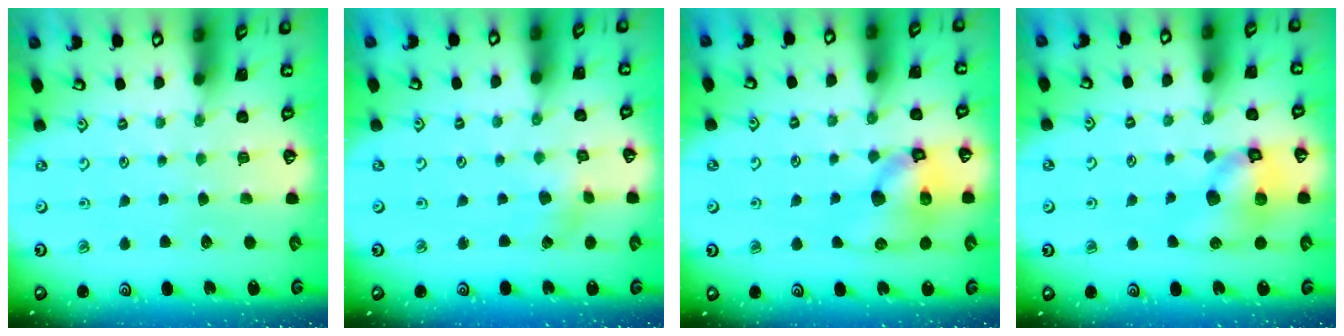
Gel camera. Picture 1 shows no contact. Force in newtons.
{"total": 2.6, "press": 2.6, "slide": 0.4}
{"total": 13.0, "press": 12.8, "slide": 2.3}
{"total": 12.2, "press": 12.1, "slide": 1.8}